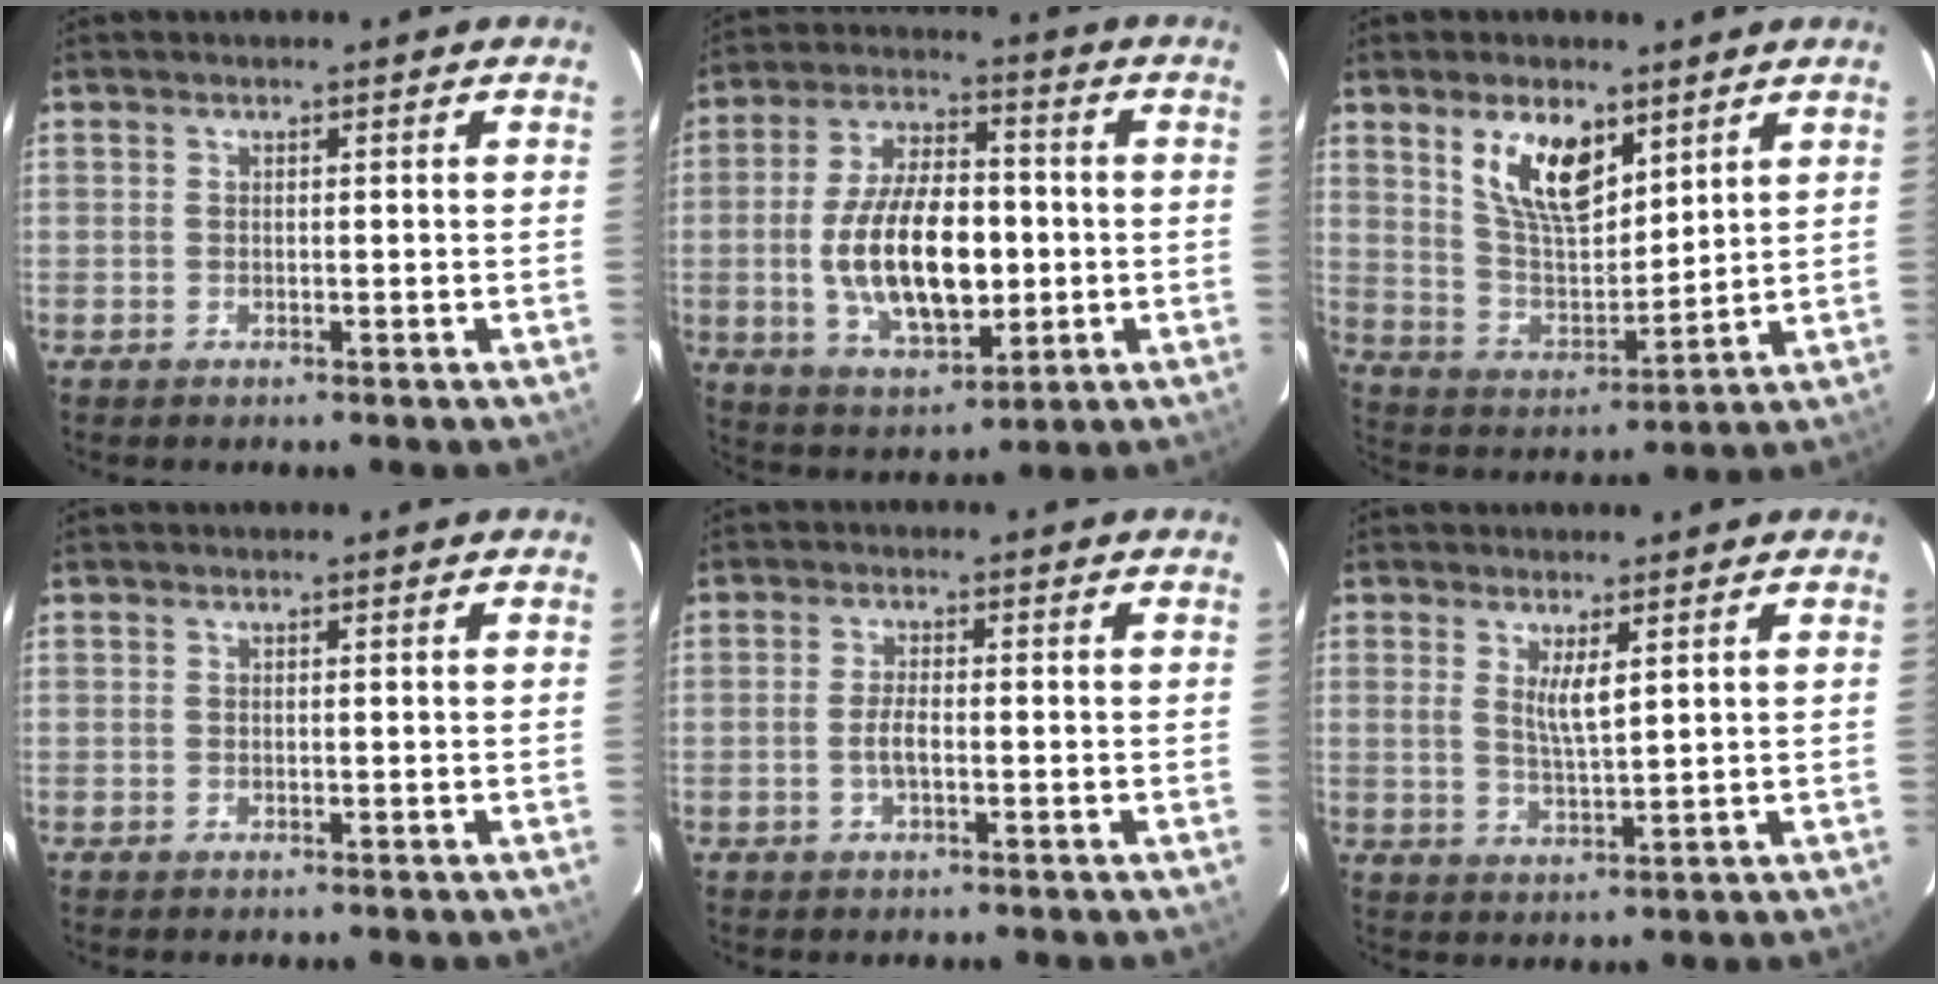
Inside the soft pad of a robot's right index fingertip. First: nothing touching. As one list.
[{"total": 17.1, "force": [-1.8, 8.6, 14.7], "torque": [-0.283, 0.001, -0.018]}, {"total": 12.3, "force": [6.7, 5.7, 8.6], "torque": [-0.156, 0.006, 0.137]}, {"total": 0.0}, {"total": 2.5, "force": [-0.8, 0.8, 2.3], "torque": [-0.047, -0.001, -0.013]}, {"total": 4.2, "force": [1.7, 0.8, 3.8], "torque": [-0.068, -0.009, 0.033]}]